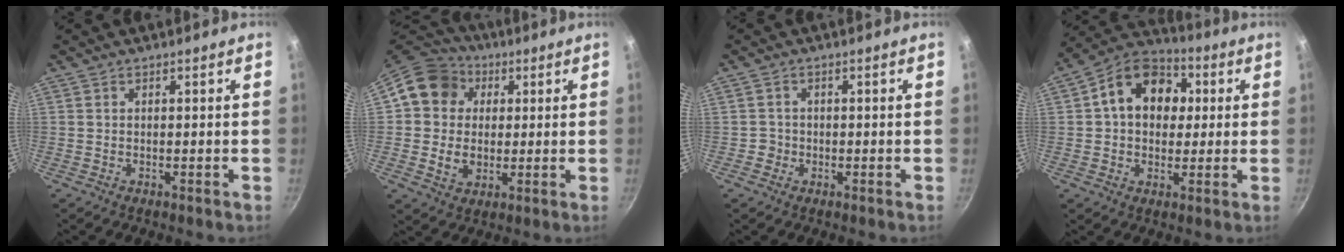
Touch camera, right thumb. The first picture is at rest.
{"total": 13.5, "force": [2.8, 11.8, 6.0], "torque": [-0.078, 0.015, 0.040]}
{"total": 1.7, "force": [-0.6, 1.6, 0.0], "torque": [0.012, 0.008, -0.008]}
{"total": 14.5, "force": [3.0, 10.7, 9.4], "torque": [-0.117, 0.019, 0.031]}